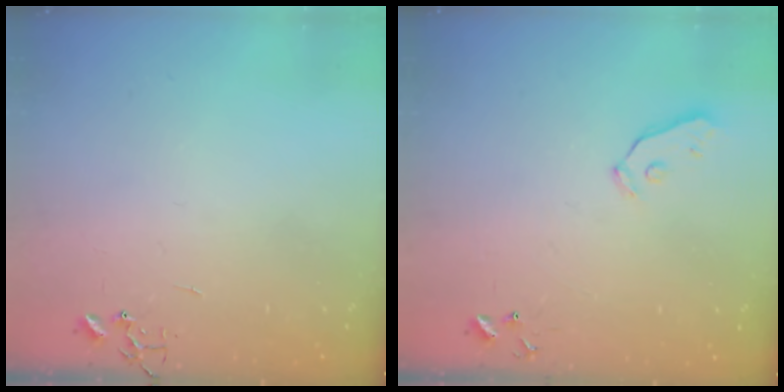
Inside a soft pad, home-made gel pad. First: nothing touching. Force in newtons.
{"total": 3.7, "press": 3.6, "slide": 0.8}